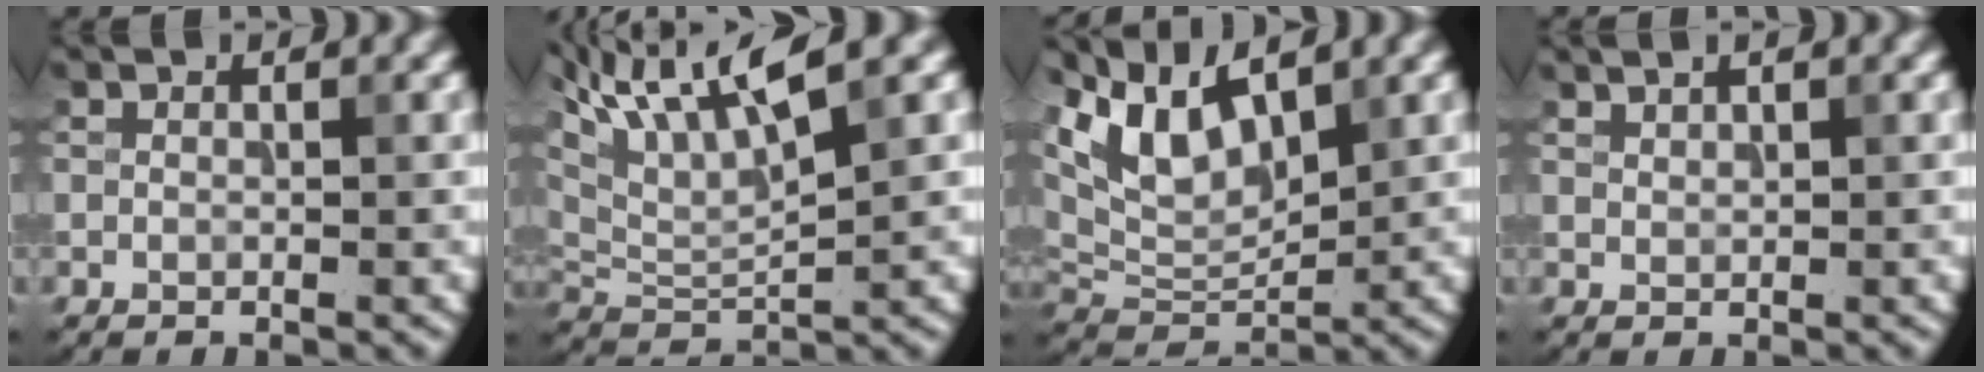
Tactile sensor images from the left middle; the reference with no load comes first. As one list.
[{"total": 9.4, "force": [5.7, 2.3, 7.1], "torque": [-0.146, 0.017, 0.106]}, {"total": 7.0, "force": [4.1, 3.2, 4.8], "torque": [-0.093, 0.002, 0.079]}, {"total": 0.9, "force": [0.8, 0.2, 0.4], "torque": [-0.003, -0.001, 0.014]}]